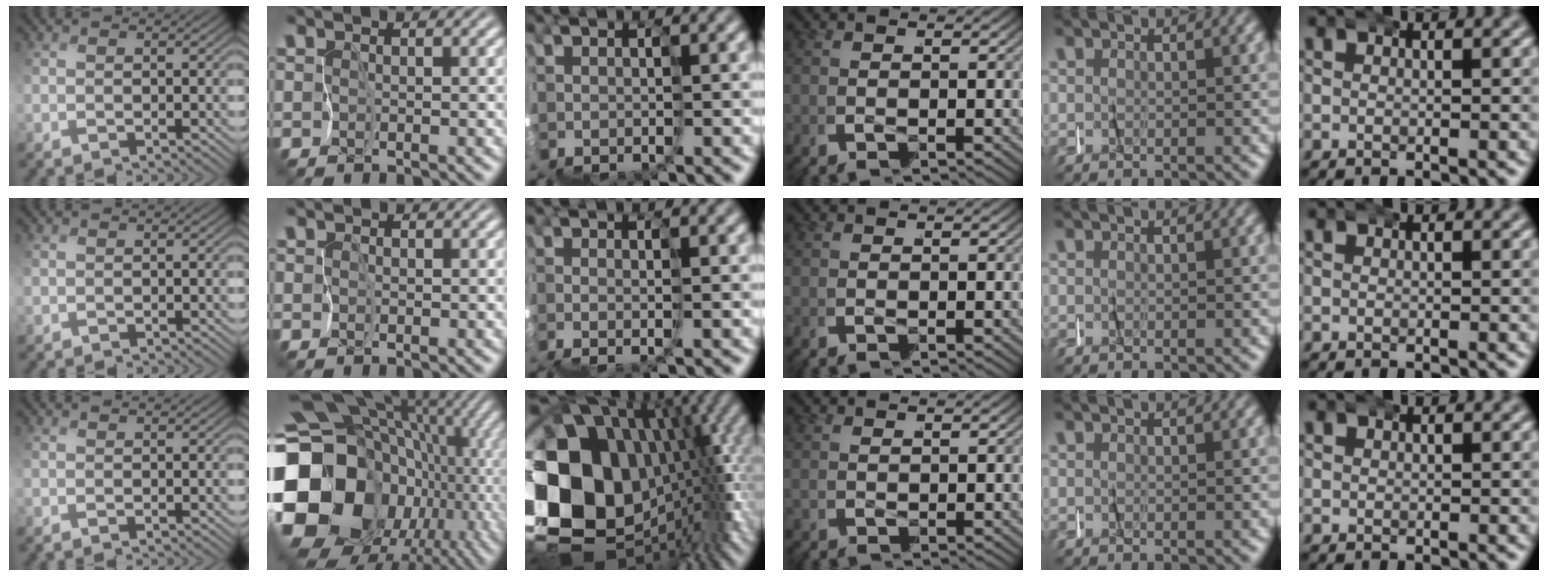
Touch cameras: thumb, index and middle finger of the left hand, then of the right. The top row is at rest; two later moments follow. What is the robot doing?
{"motion": "wrap", "object": "felt sheet"}